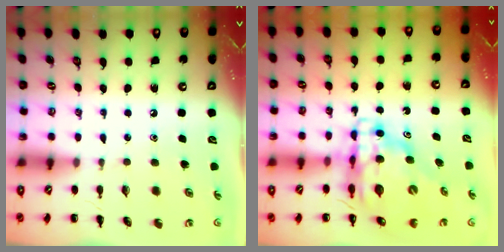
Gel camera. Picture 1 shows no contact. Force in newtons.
{"total": 13.6, "press": 13.0, "slide": 4.0}